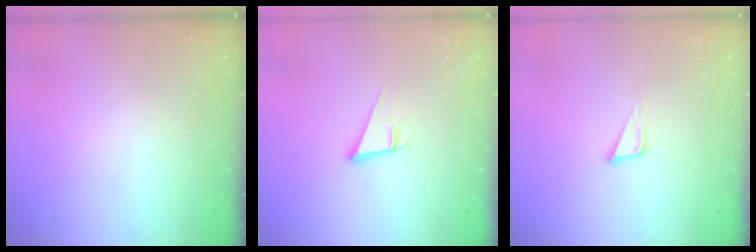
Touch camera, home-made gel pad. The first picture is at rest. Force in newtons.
{"total": 6.8, "press": 6.3, "slide": 2.5}
{"total": 4.4, "press": 4.3, "slide": 0.8}